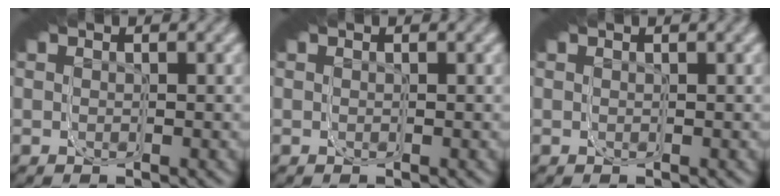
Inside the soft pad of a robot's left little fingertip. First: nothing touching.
{"total": 0.0}
{"total": 0.0}